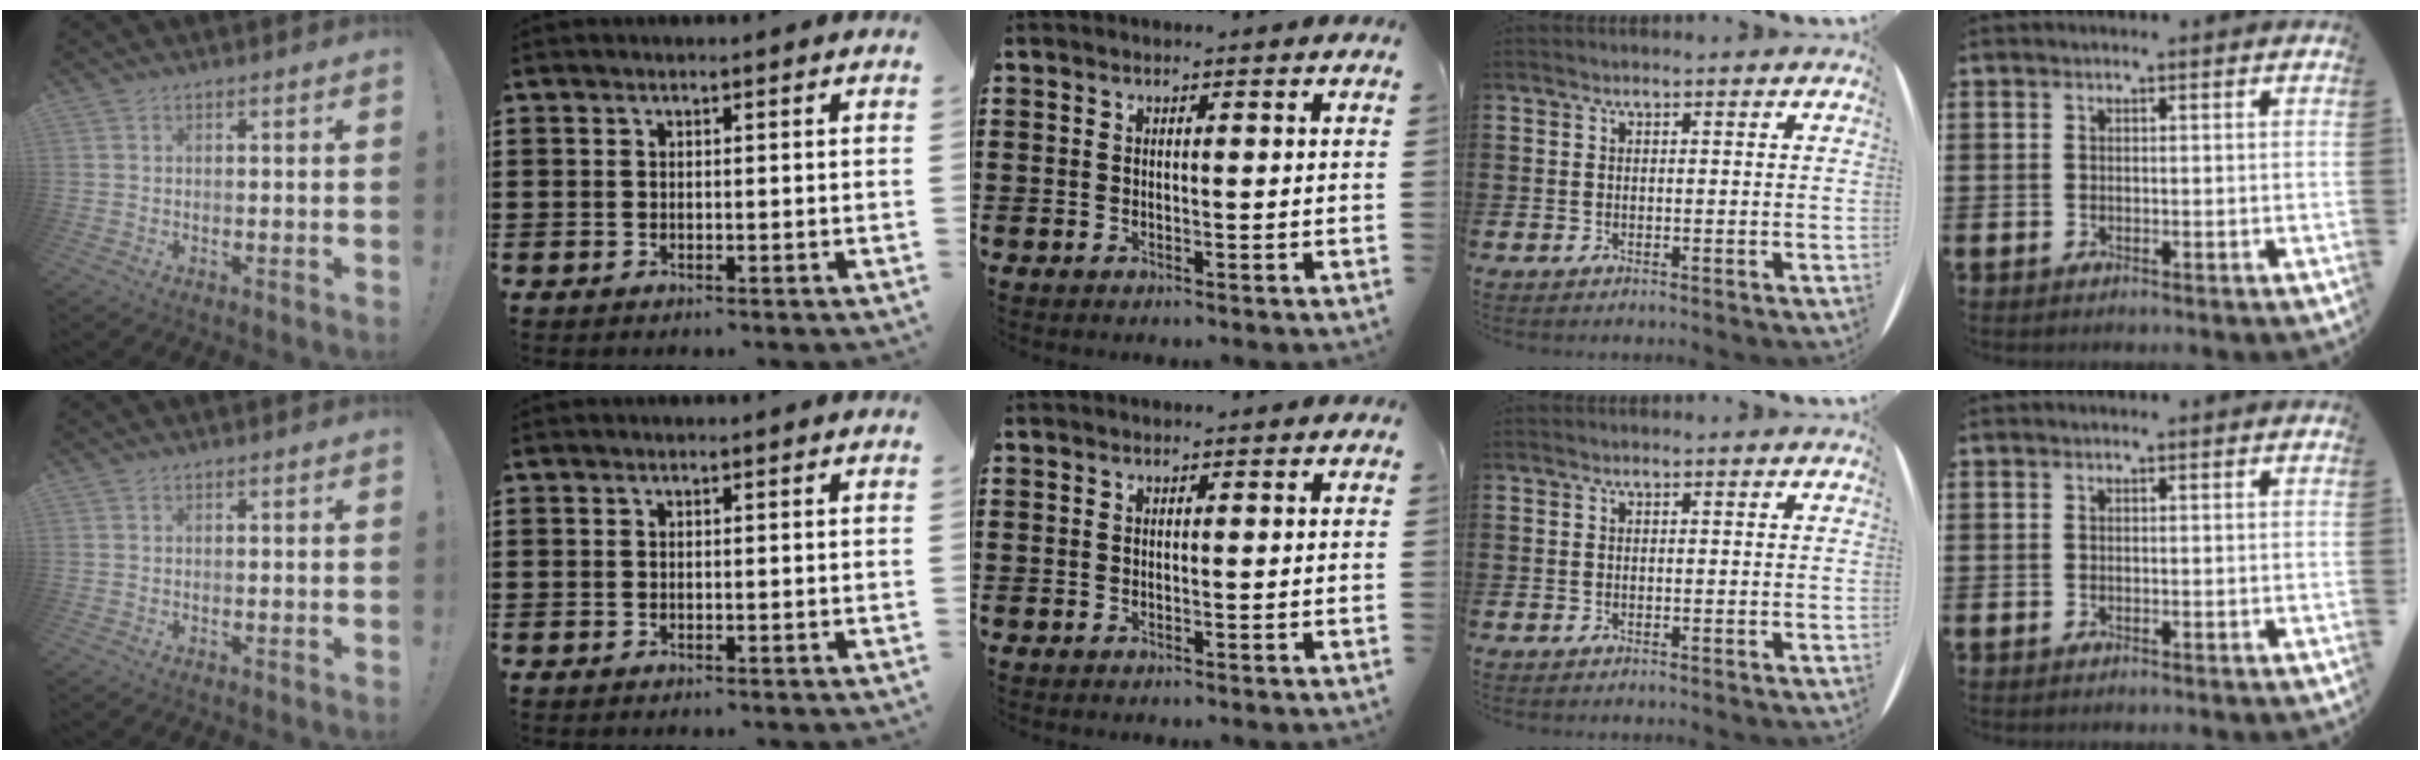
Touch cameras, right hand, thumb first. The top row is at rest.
{}